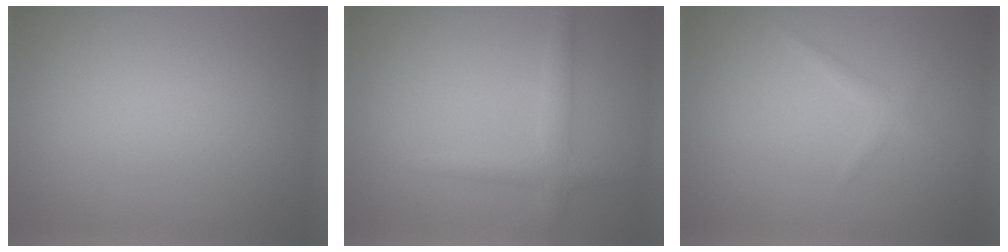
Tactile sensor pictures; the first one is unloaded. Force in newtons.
{"total": 2.2, "press": 2.2, "slide": 0.1}
{"total": 0.9, "press": 0.9, "slide": 0.1}